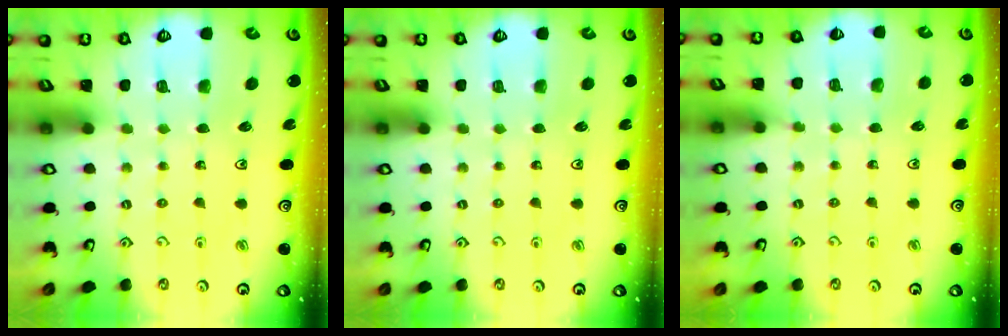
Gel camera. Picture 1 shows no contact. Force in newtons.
{"total": 0.0}
{"total": 3.6, "press": 3.5, "slide": 0.4}